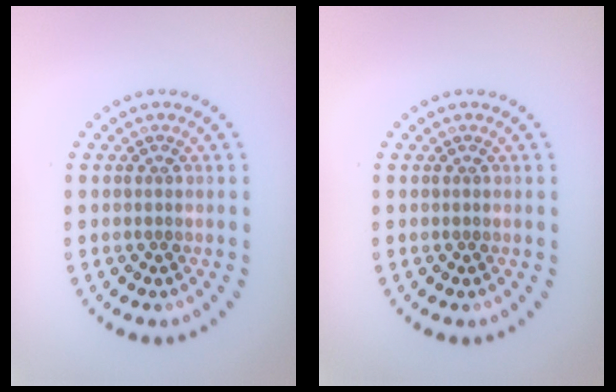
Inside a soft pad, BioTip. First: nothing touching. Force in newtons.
{"total": 0.0}